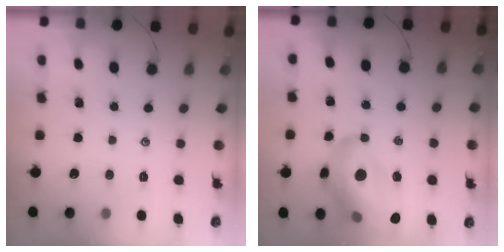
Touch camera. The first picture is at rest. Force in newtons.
{"total": 21.5, "press": 21.0, "slide": 4.9}